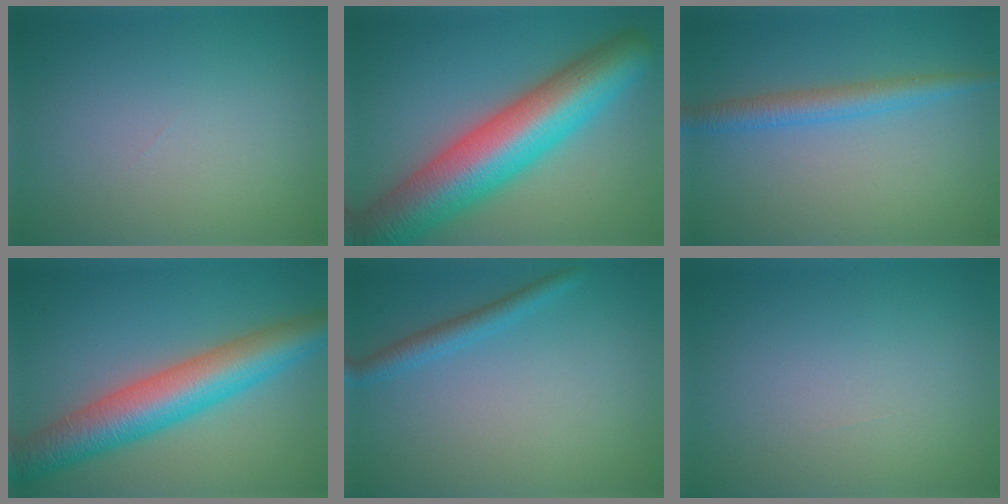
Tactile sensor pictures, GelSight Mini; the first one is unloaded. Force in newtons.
{"total": 13.1, "press": 13.1, "slide": 0.4}
{"total": 3.0, "press": 3.0, "slide": 0.1}
{"total": 8.9, "press": 8.9, "slide": 0.1}
{"total": 2.1, "press": 2.0, "slide": 0.2}
{"total": 0.0}